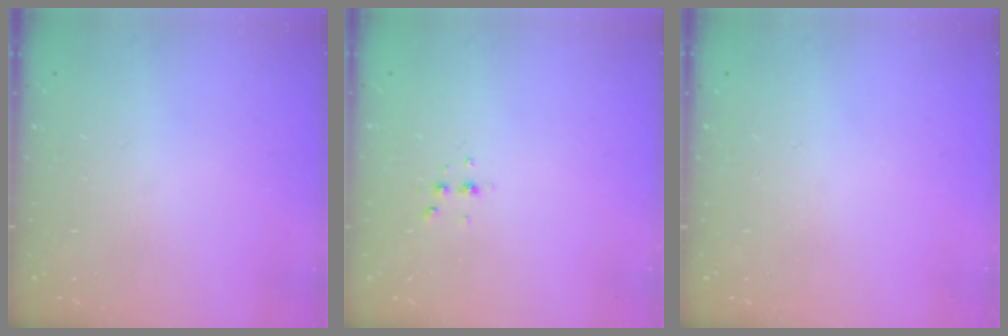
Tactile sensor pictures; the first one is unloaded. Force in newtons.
{"total": 3.1, "press": 3.0, "slide": 0.9}
{"total": 0.0}